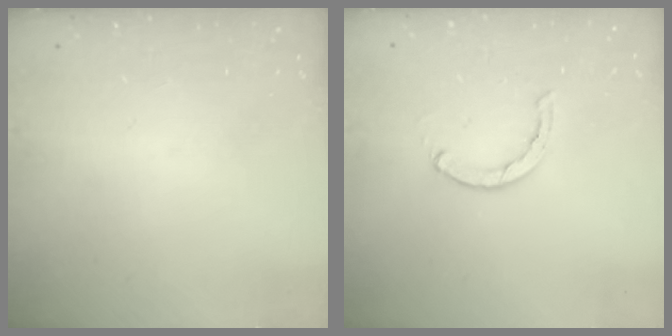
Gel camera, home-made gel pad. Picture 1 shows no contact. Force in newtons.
{"total": 1.5, "press": 1.5, "slide": 0.2}